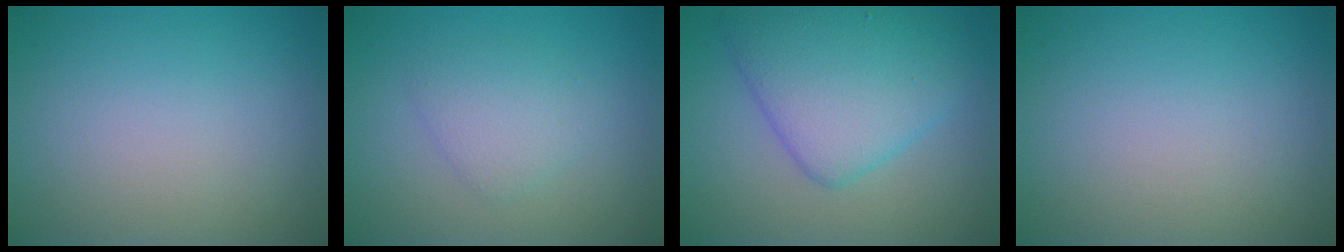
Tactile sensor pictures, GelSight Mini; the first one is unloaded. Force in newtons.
{"total": 2.2, "press": 2.2, "slide": 0.1}
{"total": 6.7, "press": 6.7, "slide": 0.2}
{"total": 0.0}